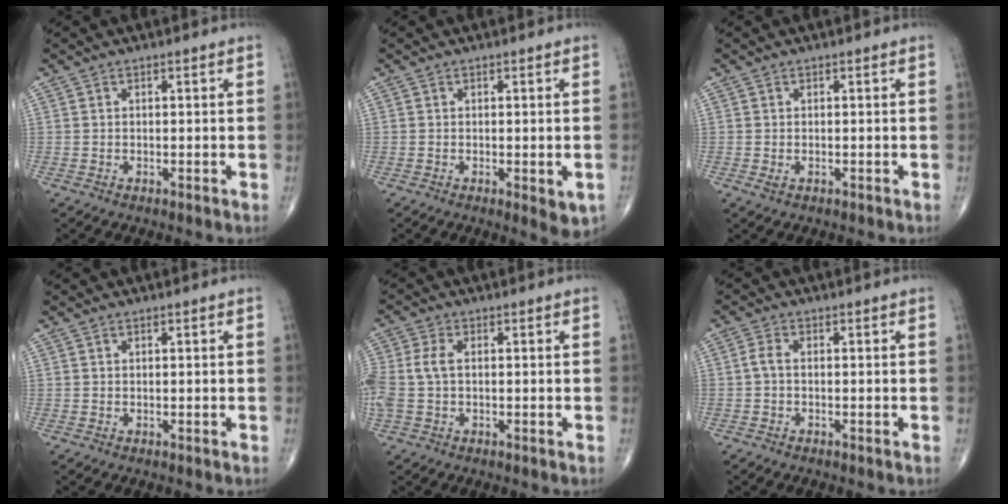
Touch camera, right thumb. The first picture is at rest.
{"total": 3.8, "force": [-1.1, 1.5, 3.4], "torque": [-0.032, -0.008, -0.011]}
{"total": 0.9, "force": [-0.2, 0.5, 0.7], "torque": [-0.015, -0.002, -0.003]}
{"total": 0.0}
{"total": 5.7, "force": [0.0, 3.4, 4.5], "torque": [-0.131, 0.013, -0.001]}
{"total": 1.9, "force": [-0.3, 1.0, 1.6], "torque": [-0.035, 0.001, -0.010]}